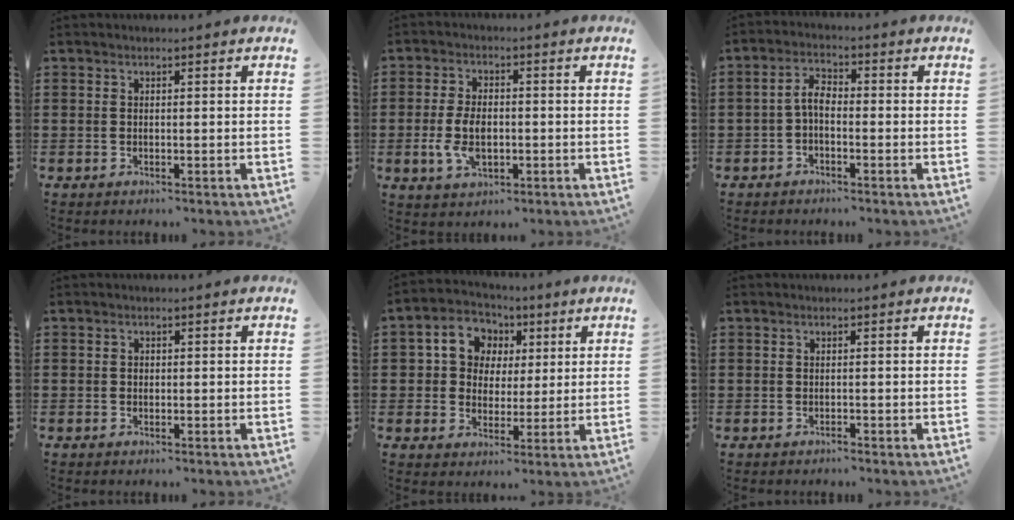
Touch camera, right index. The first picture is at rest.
{"total": 5.9, "force": [-0.9, 3.3, 4.8], "torque": [-0.106, -0.002, -0.016]}
{"total": 3.4, "force": [-1.0, 1.6, 2.8], "torque": [-0.069, 0.006, -0.026]}
{"total": 0.5, "force": [0.1, 0.5, 0.2], "torque": [-0.006, 0.002, 0.001]}
{"total": 7.0, "force": [2.3, 6.3, 2.0], "torque": [-0.057, 0.008, 0.037]}
{"total": 0.0}